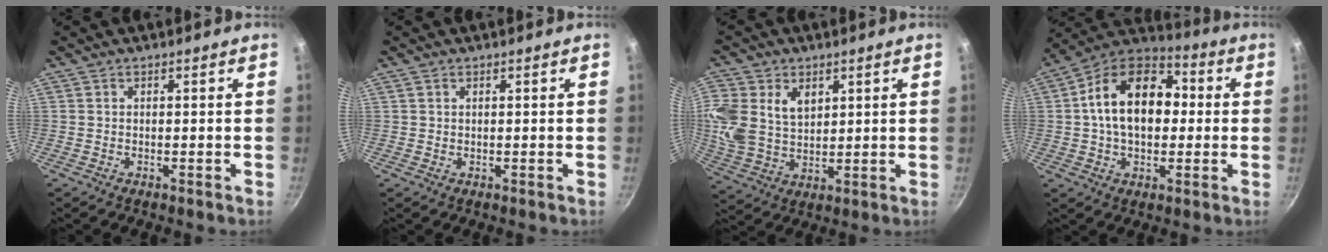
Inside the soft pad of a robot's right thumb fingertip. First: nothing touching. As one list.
[{"total": 0.7, "force": [0.4, 0.5, 0.3], "torque": [-0.004, 0.000, 0.007]}, {"total": 15.0, "force": [4.6, 11.2, 8.9], "torque": [-0.206, -0.002, 0.096]}, {"total": 18.3, "force": [1.4, 12.2, 13.6], "torque": [-0.192, 0.034, 0.004]}]